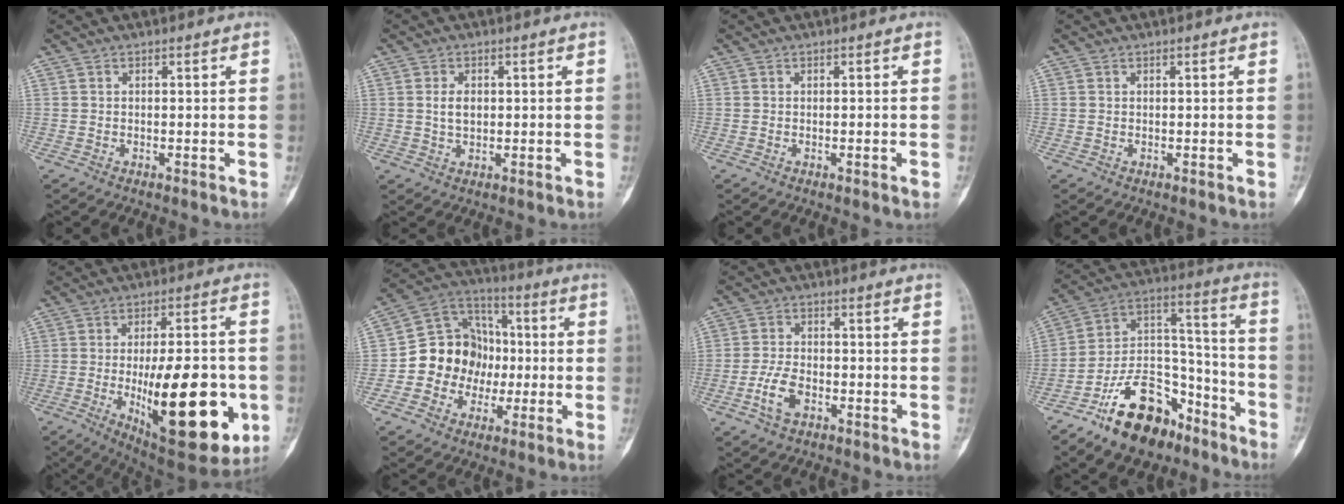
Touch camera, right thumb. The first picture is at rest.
{"total": 1.6, "force": [0.2, 1.0, 1.2], "torque": [-0.018, -0.001, 0.005]}
{"total": 1.5, "force": [-0.4, 0.2, 1.4], "torque": [-0.025, 0.000, -0.004]}
{"total": 0.0}
{"total": 24.7, "force": [-5.4, 9.2, 22.2], "torque": [-0.299, -0.007, -0.060]}
{"total": 14.6, "force": [-1.7, 12.8, 6.7], "torque": [-0.057, 0.041, -0.036]}
{"total": 5.5, "force": [-2.5, 3.1, 3.8], "torque": [-0.078, 0.015, -0.052]}
{"total": 18.7, "force": [-12.4, 10.2, 9.7], "torque": [-0.125, 0.107, -0.214]}